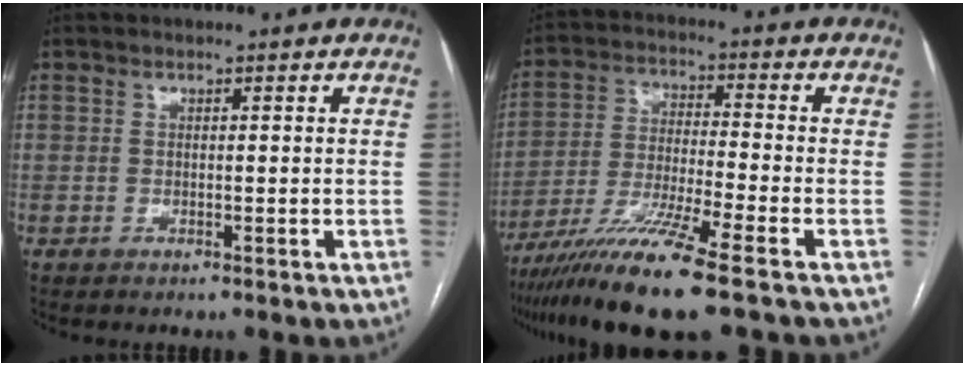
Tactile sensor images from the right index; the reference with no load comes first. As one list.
[{"total": 12.8, "force": [-8.9, -1.0, 9.0], "torque": [-0.172, -0.036, -0.162]}]